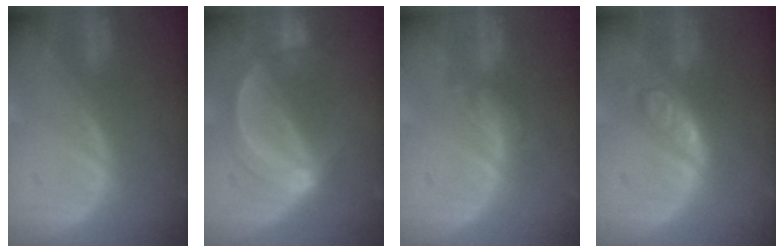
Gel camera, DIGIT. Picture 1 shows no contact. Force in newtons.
{"total": 5.9, "press": 5.5, "slide": 2.1}
{"total": 4.6, "press": 4.1, "slide": 2.1}
{"total": 5.7, "press": 4.9, "slide": 2.9}